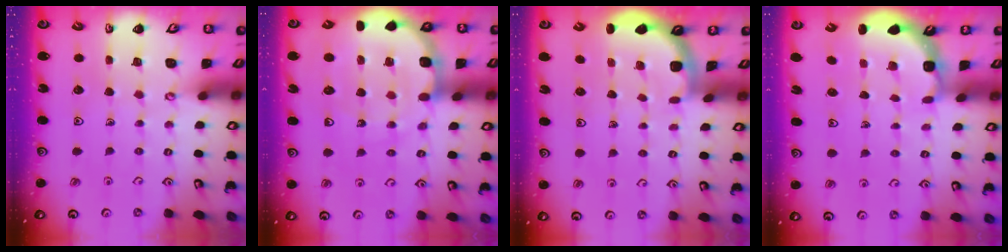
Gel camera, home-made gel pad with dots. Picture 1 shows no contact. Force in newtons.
{"total": 11.8, "press": 11.6, "slide": 2.1}
{"total": 1.9, "press": 1.9, "slide": 0.0}
{"total": 2.3, "press": 2.1, "slide": 0.9}